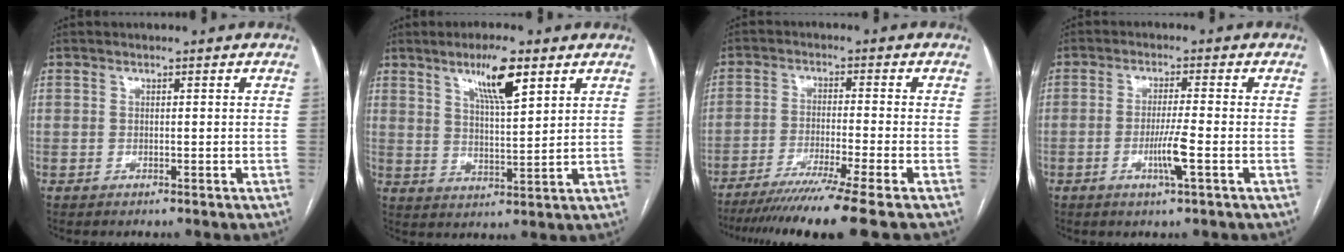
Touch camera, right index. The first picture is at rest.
{"total": 8.4, "force": [4.9, 1.2, 6.7], "torque": [-0.120, -0.003, 0.086]}
{"total": 12.9, "force": [-10.2, -2.6, 7.5], "torque": [-0.105, -0.038, -0.159]}
{"total": 4.8, "force": [-1.6, -0.4, 4.5], "torque": [-0.084, -0.010, -0.031]}